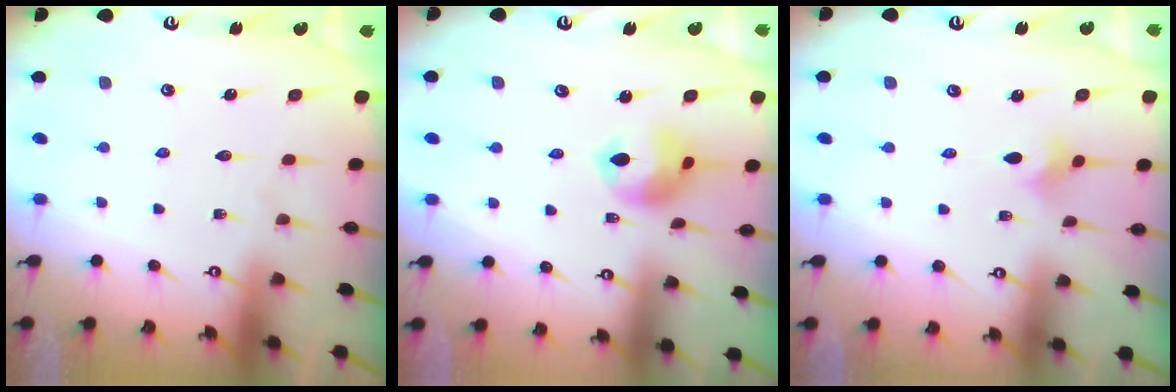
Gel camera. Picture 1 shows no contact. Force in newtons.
{"total": 9.6, "press": 9.6, "slide": 0.7}
{"total": 2.6, "press": 2.6, "slide": 0.5}